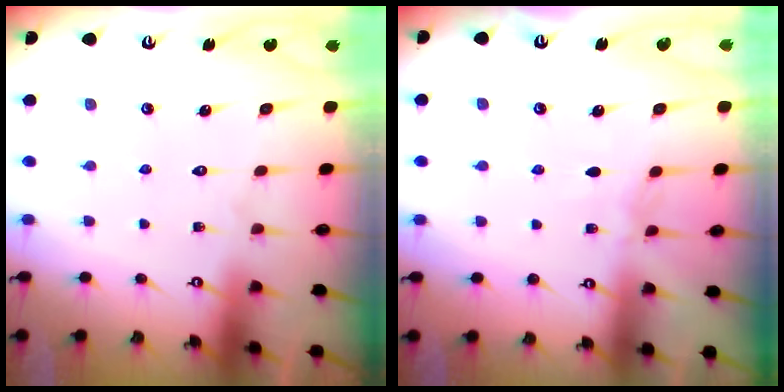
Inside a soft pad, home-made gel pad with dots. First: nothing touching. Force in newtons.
{"total": 2.9, "press": 2.9, "slide": 0.5}